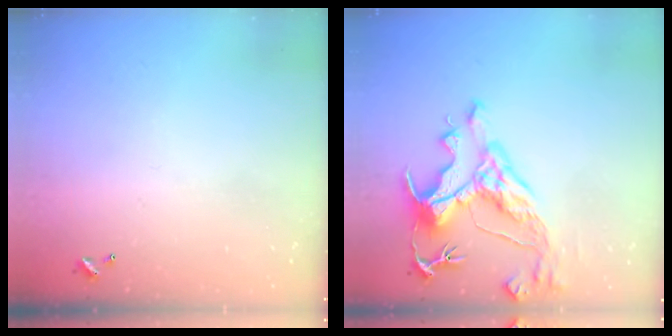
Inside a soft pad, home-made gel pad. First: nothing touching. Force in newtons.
{"total": 9.9, "press": 9.7, "slide": 1.7}